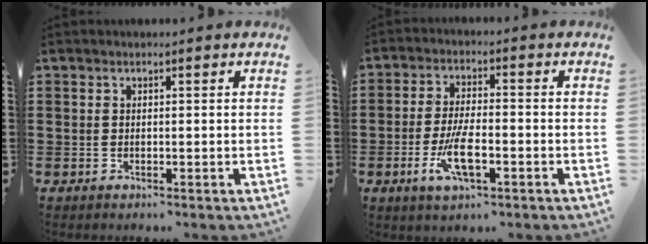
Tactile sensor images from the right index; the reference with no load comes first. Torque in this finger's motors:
{"motor_torque": [1.46, 0.68, 0.34, 0.08]}